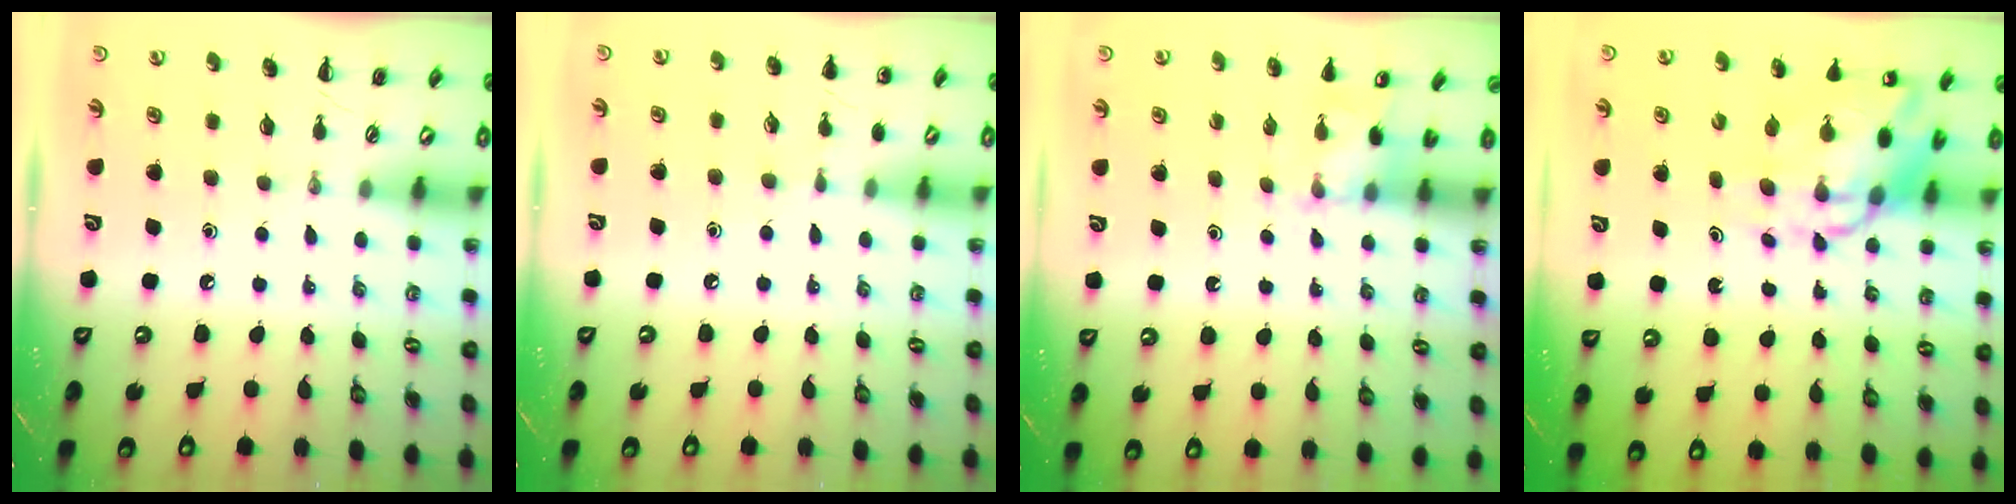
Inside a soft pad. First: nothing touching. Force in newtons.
{"total": 4.0, "press": 3.8, "slide": 1.2}
{"total": 4.4, "press": 4.2, "slide": 1.3}
{"total": 10.6, "press": 10.2, "slide": 2.6}